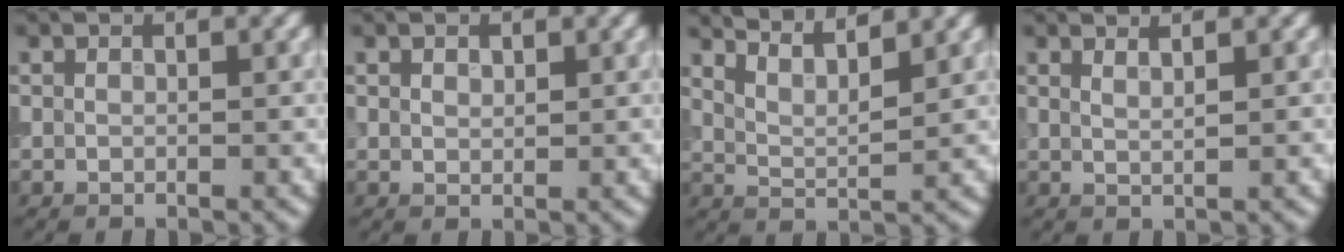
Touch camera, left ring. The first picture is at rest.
{"total": 0.9, "force": [0.6, 0.6, 0.4], "torque": [-0.007, 0.000, 0.011]}
{"total": 5.6, "force": [4.8, 1.3, 2.7], "torque": [-0.034, 0.018, 0.054]}
{"total": 2.0, "force": [1.3, 0.7, 1.3], "torque": [-0.003, 0.005, 0.004]}